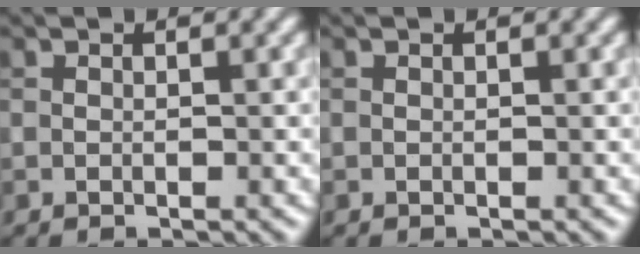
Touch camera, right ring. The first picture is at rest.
{"total": 0.0}